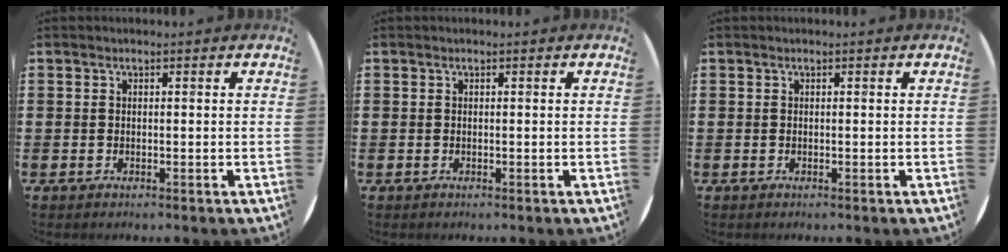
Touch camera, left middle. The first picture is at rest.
{"total": 0.0}
{"total": 0.0}